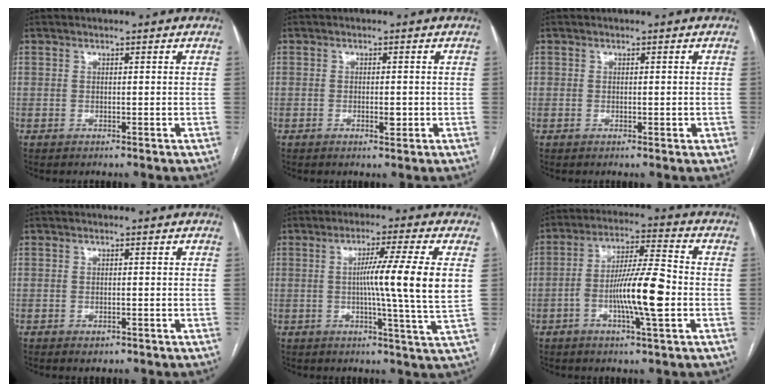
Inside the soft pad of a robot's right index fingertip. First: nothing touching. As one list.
[{"total": 1.7, "force": [-0.5, 0.6, 1.5], "torque": [-0.025, -0.001, -0.006]}, {"total": 1.3, "force": [-0.2, 0.9, 0.8], "torque": [-0.008, 0.004, 0.000]}, {"total": 1.2, "force": [-0.7, 0.6, 0.8], "torque": [-0.012, -0.001, -0.004]}, {"total": 11.7, "force": [1.2, -1.9, 11.5], "torque": [-0.180, -0.007, 0.014]}, {"total": 11.4, "force": [-2.7, 0.9, 11.0], "torque": [-0.198, 0.005, -0.052]}]